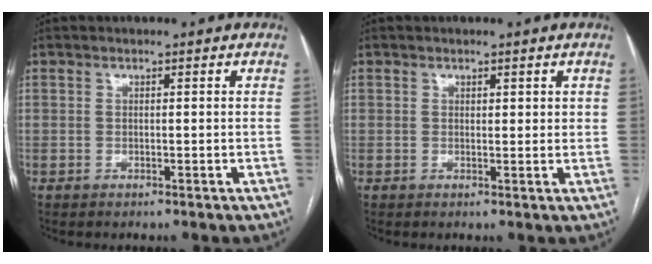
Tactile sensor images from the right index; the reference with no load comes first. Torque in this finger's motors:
{"motor_torque": [0.02, 0.14, -0.02, -0.01]}